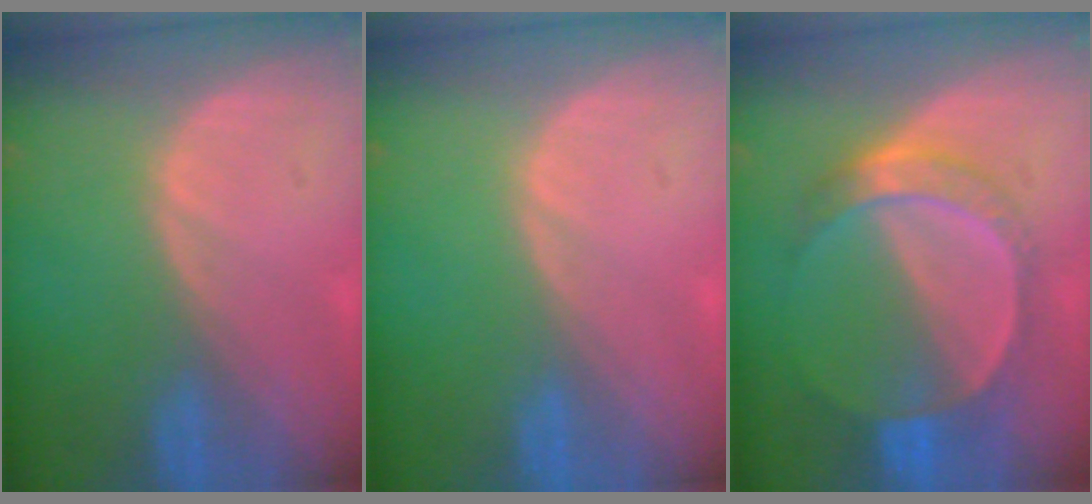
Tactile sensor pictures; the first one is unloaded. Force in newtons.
{"total": 0.0}
{"total": 6.9, "press": 6.5, "slide": 2.4}